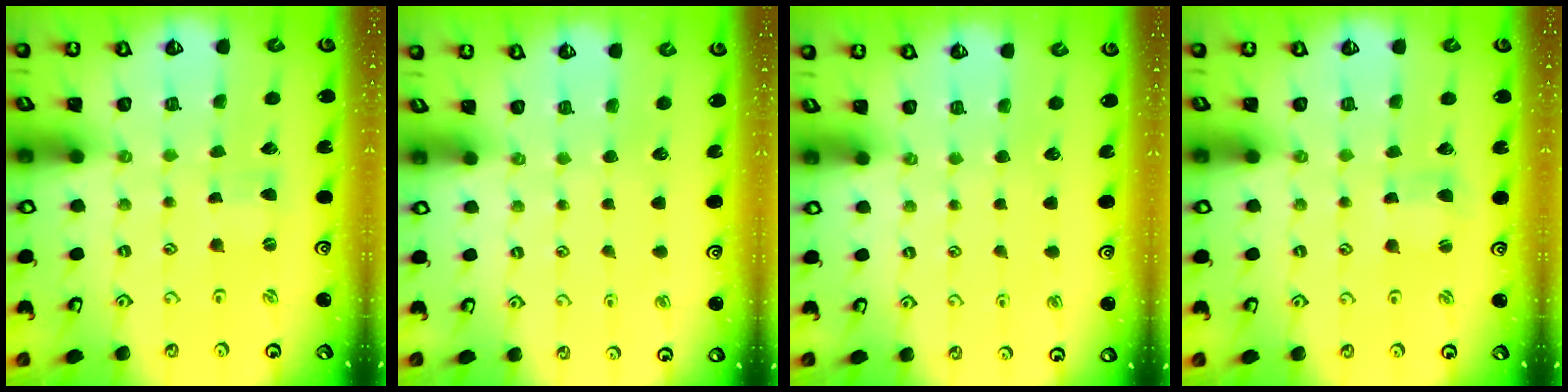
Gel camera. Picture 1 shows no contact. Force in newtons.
{"total": 0.0}
{"total": 0.0}
{"total": 1.7, "press": 1.7, "slide": 0.3}